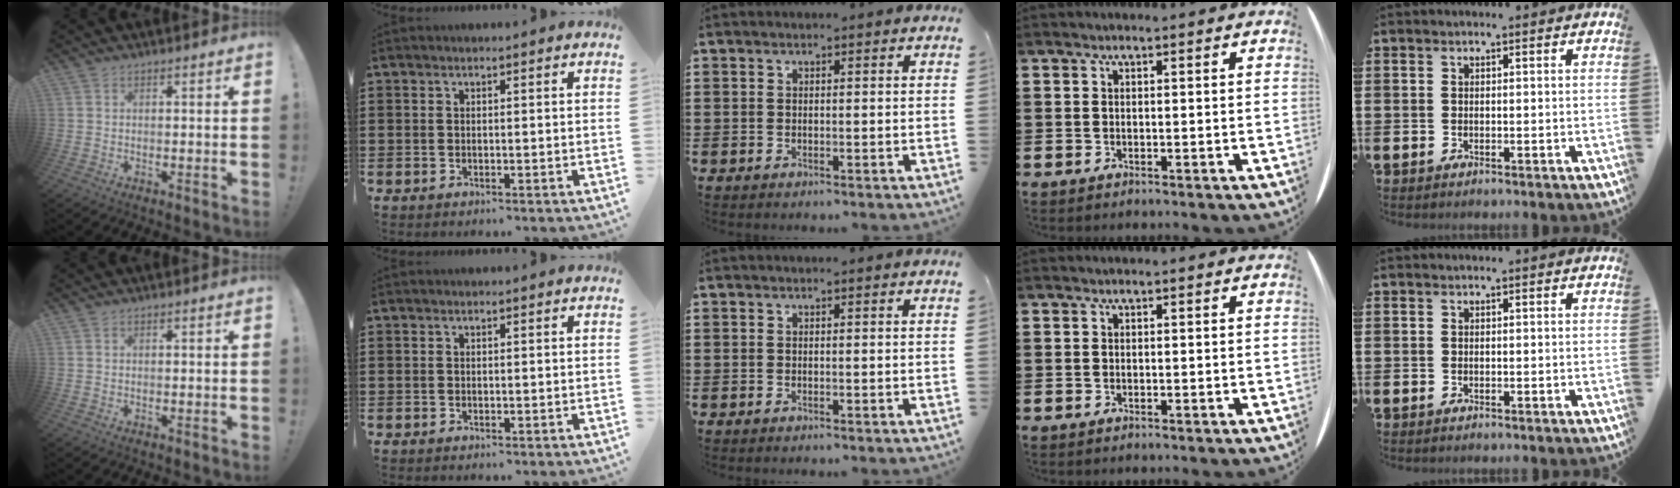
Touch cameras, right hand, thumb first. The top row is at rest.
{}